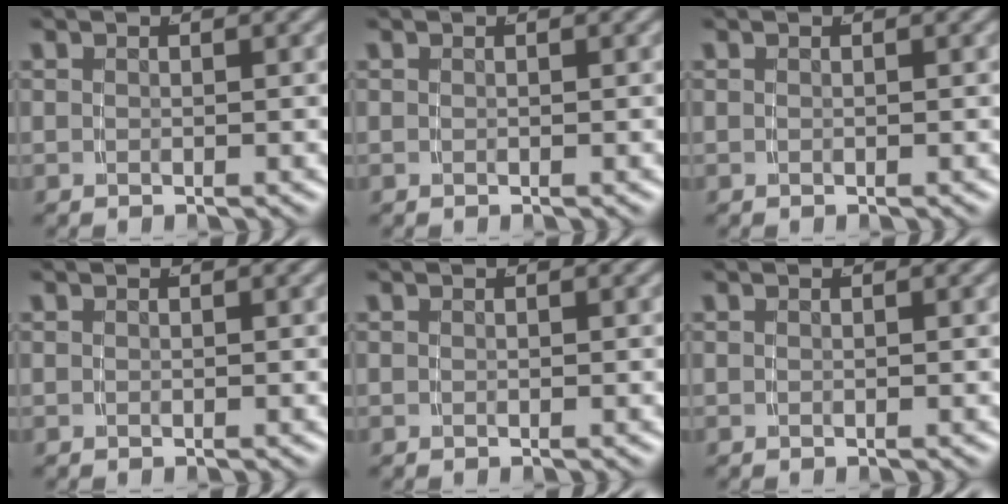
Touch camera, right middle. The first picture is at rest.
{"total": 0.0}
{"total": 0.0}
{"total": 0.0}
{"total": 0.0}
{"total": 0.0}